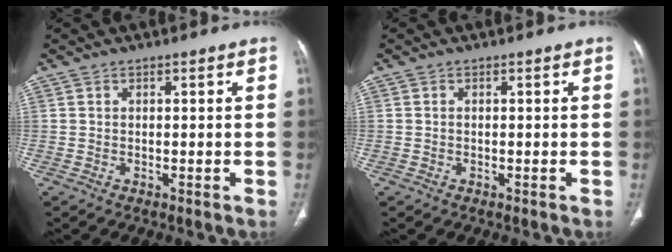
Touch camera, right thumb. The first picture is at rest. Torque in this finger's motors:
{"motor_torque": [0.31, 0.10, -0.27, 0.23, 0.04]}